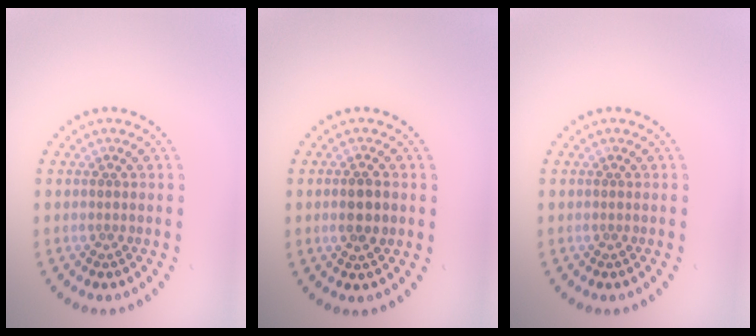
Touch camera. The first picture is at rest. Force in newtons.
{"total": 2.5, "press": 2.5, "slide": 0.6}
{"total": 0.0}